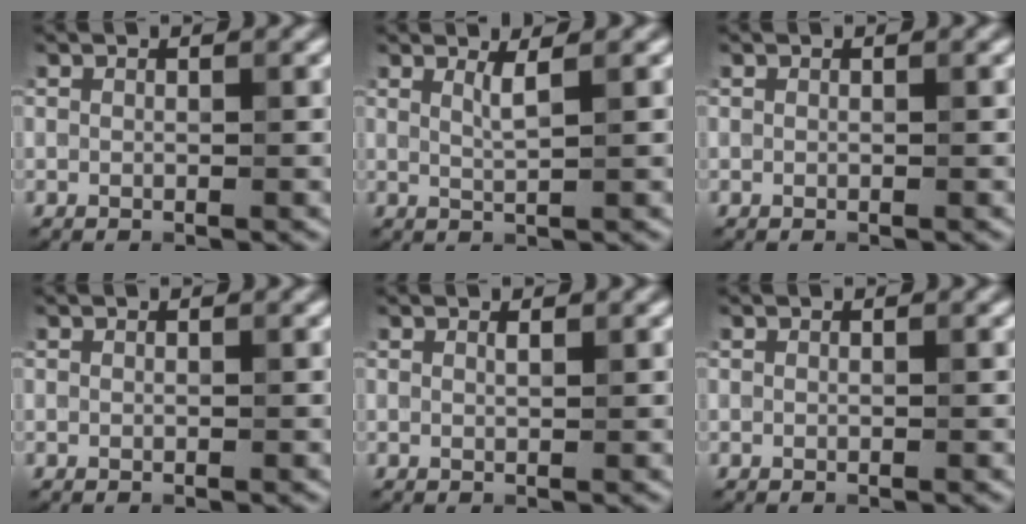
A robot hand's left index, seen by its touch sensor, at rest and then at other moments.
{"total": 1.6, "force": [0.7, 0.4, 1.4], "torque": [-0.020, -0.002, 0.010]}
{"total": 0.0}
{"total": 0.0}
{"total": 0.5, "force": [0.4, 0.1, 0.3], "torque": [-0.004, -0.002, 0.007]}
{"total": 0.0}